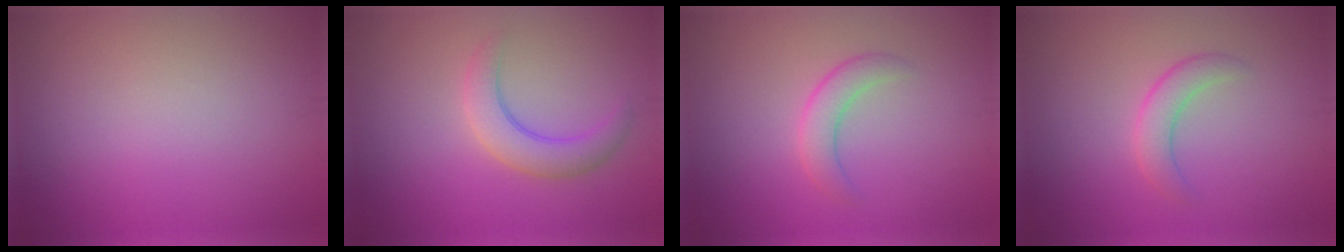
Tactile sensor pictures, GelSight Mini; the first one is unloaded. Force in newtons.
{"total": 3.4, "press": 3.4, "slide": 0.3}
{"total": 2.4, "press": 2.4, "slide": 0.1}
{"total": 2.4, "press": 2.4, "slide": 0.1}